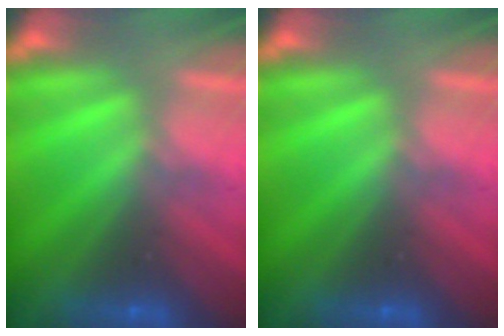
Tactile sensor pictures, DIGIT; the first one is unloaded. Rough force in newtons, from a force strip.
{"total": 0.0}